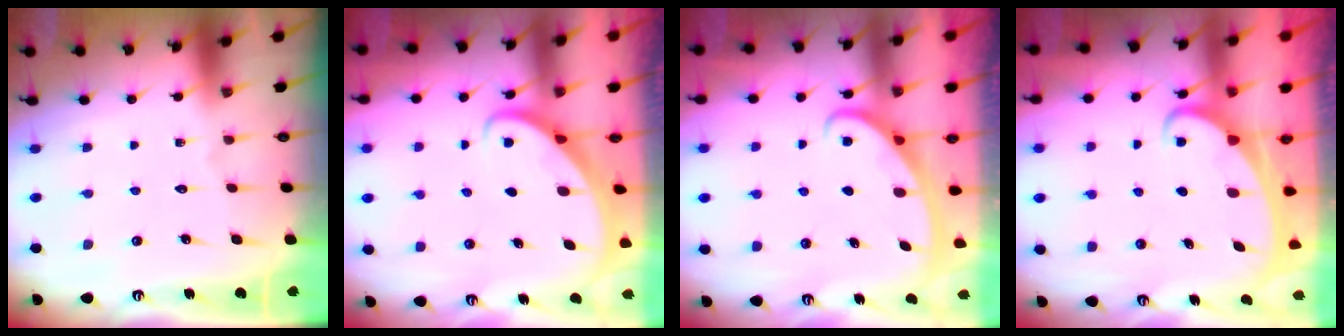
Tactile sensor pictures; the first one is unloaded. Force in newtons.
{"total": 2.6, "press": 2.6, "slide": 0.3}
{"total": 2.9, "press": 2.8, "slide": 0.4}
{"total": 2.1, "press": 2.1, "slide": 0.3}